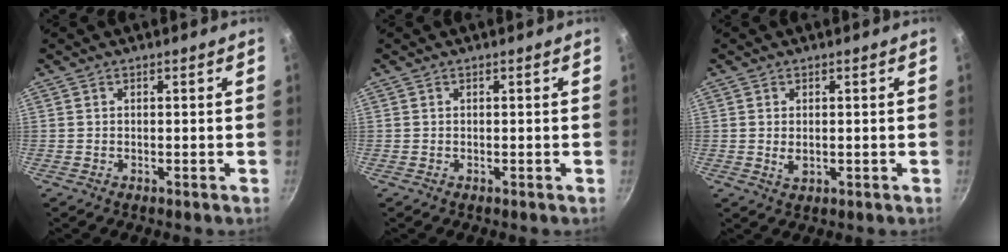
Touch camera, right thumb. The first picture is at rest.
{"total": 0.0}
{"total": 2.4, "force": [0.0, 1.4, 1.9], "torque": [-0.034, -0.003, 0.003]}